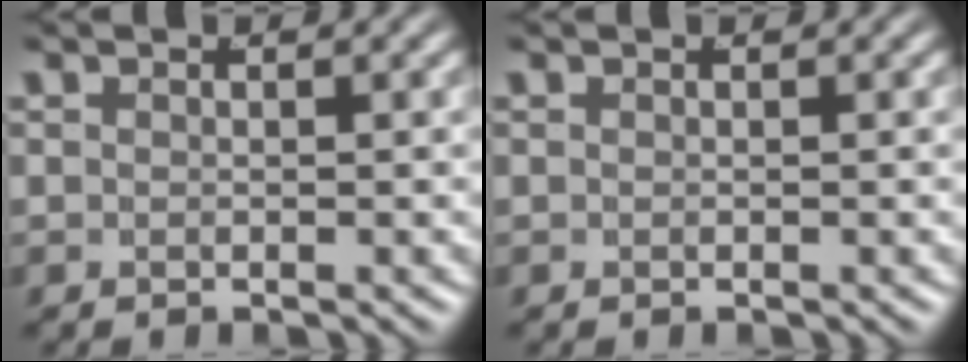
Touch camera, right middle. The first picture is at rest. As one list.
[{"total": 0.0}]